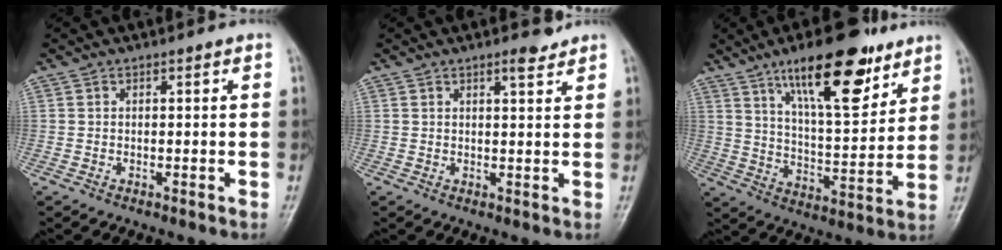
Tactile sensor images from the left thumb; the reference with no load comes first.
{"total": 2.6, "force": [2.1, 0.6, 1.5], "torque": [-0.021, -0.015, 0.032]}
{"total": 18.4, "force": [11.2, 6.2, 13.2], "torque": [-0.175, -0.054, 0.187]}